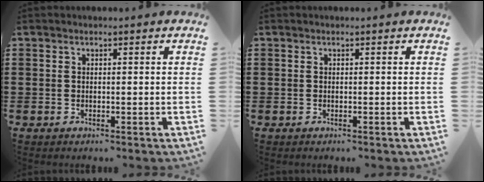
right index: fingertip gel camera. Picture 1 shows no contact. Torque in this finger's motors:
{"motor_torque": [0.88, 0.06, 0.00, 0.01]}